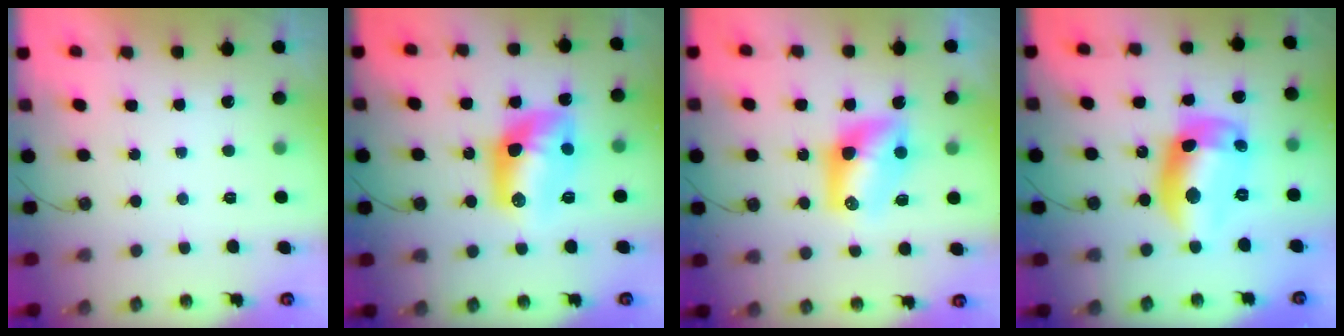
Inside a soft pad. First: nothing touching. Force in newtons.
{"total": 12.7, "press": 12.6, "slide": 1.0}
{"total": 10.3, "press": 10.3, "slide": 0.7}
{"total": 14.9, "press": 14.8, "slide": 0.9}